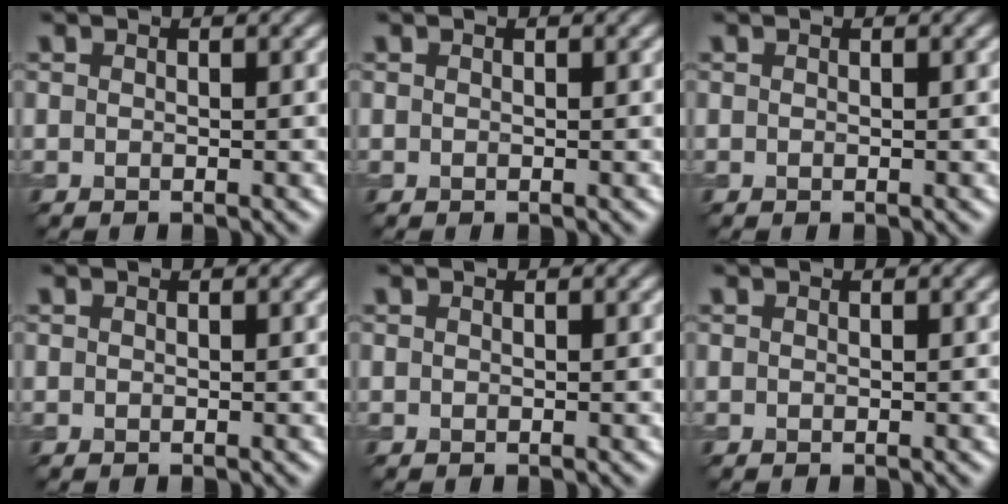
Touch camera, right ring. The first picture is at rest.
{"total": 0.0}
{"total": 0.0}
{"total": 0.0}
{"total": 0.0}
{"total": 0.0}